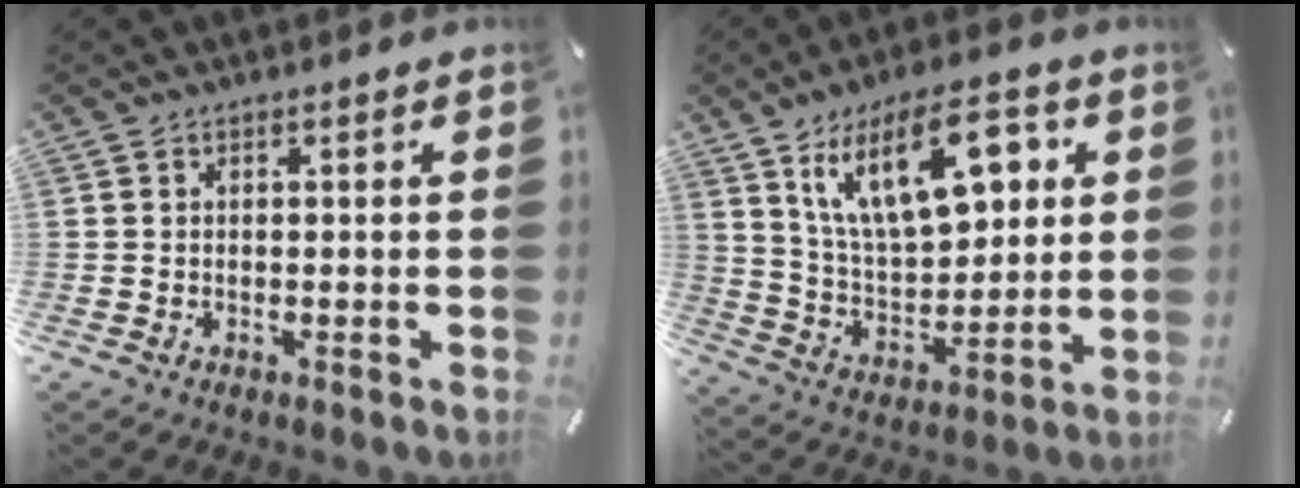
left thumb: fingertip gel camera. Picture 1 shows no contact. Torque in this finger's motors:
{"motor_torque": [2.51, 2.49, 1.41, -1.36, 0.51]}